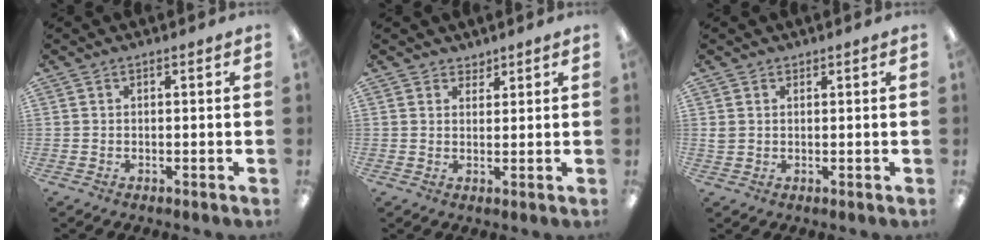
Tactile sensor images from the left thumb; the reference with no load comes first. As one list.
[{"total": 2.2, "force": [2.0, 1.0, -0.2], "torque": [0.003, -0.006, 0.039]}, {"total": 1.6, "force": [1.0, 1.2, 0.4], "torque": [-0.009, 0.003, 0.017]}]